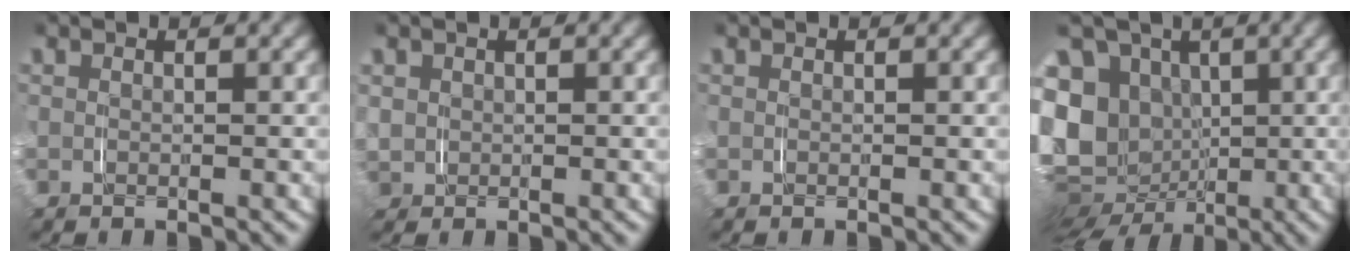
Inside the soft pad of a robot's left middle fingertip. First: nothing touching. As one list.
[{"total": 3.1, "force": [0.2, 2.9, 0.9], "torque": [-0.047, -0.009, 0.007]}, {"total": 0.0}, {"total": 15.2, "force": [-2.9, 13.3, 6.7], "torque": [-0.171, -0.062, -0.033]}]